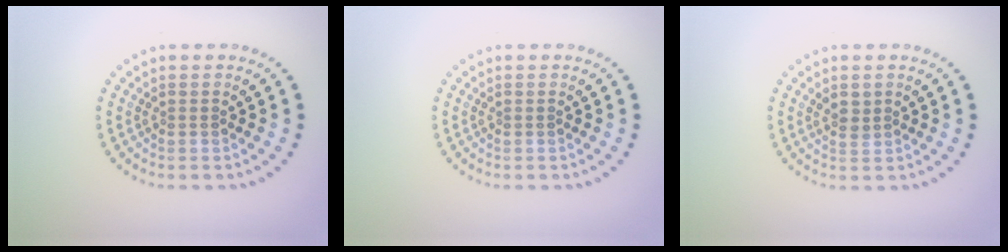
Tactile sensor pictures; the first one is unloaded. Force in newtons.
{"total": 0.0}
{"total": 1.5, "press": 1.3, "slide": 0.9}